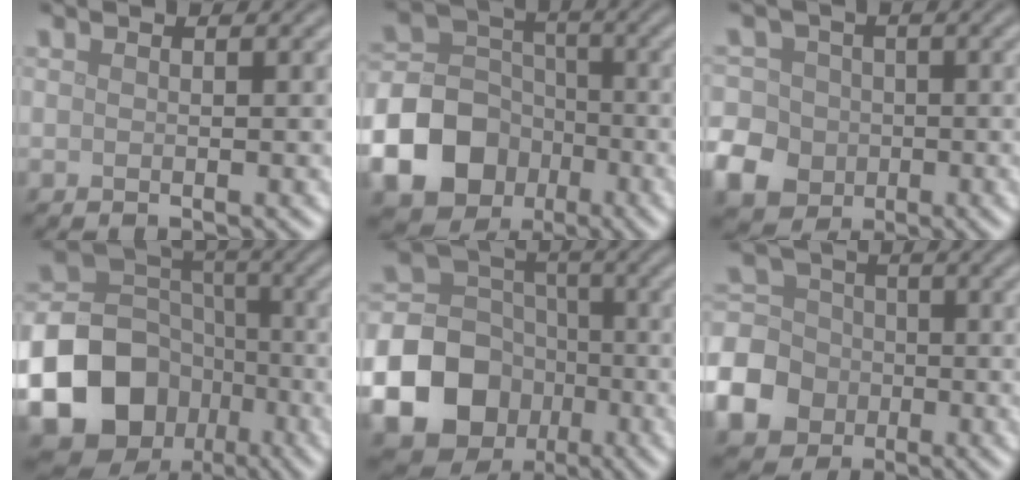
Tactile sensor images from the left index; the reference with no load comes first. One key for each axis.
{"total": 11.6, "fx": -4.7, "fy": 9.6, "fz": 4.6, "tx": -0.099, "ty": -0.025, "tz": -0.115}
{"total": 6.8, "fx": -2.7, "fy": 5.9, "fz": 2.3, "tx": -0.053, "ty": -0.011, "tz": -0.071}
{"total": 20.8, "fx": -8.8, "fy": 17.6, "fz": 6.7, "tx": -0.162, "ty": -0.053, "tz": -0.160}
{"total": 19.0, "fx": -7.1, "fy": 16.8, "fz": 5.4, "tx": -0.143, "ty": -0.053, "tz": -0.142}
{"total": 7.7, "fx": -3.0, "fy": 6.5, "fz": 2.7, "tx": -0.067, "ty": -0.007, "tz": -0.082}